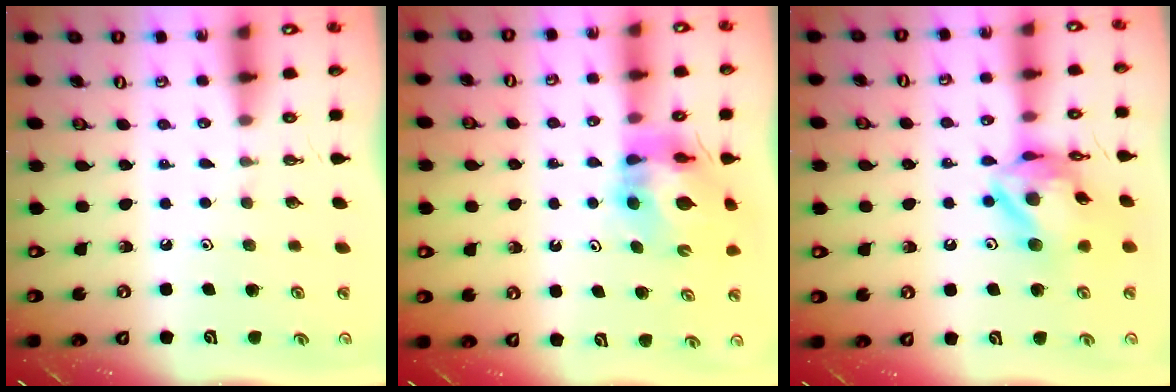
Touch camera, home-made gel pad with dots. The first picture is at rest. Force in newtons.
{"total": 12.0, "press": 11.9, "slide": 1.5}
{"total": 13.8, "press": 13.7, "slide": 1.5}